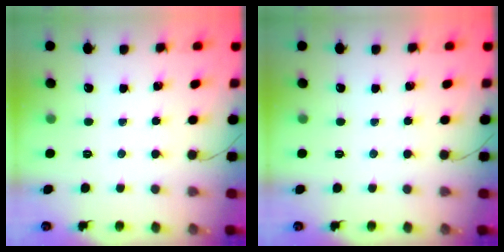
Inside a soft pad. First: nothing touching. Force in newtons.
{"total": 0.0}